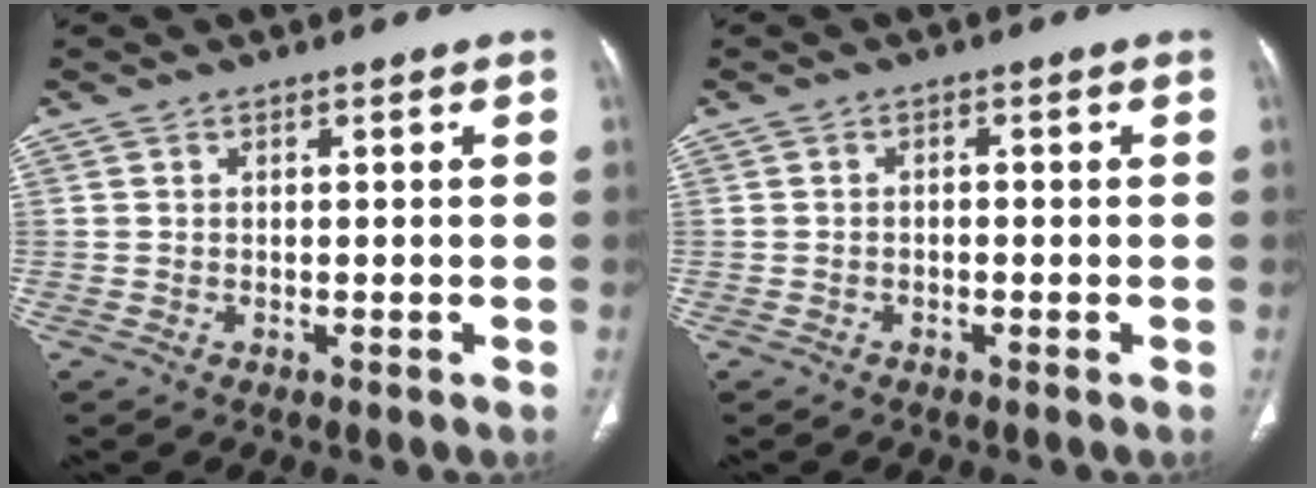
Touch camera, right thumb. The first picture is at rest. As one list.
[{"total": 0.8, "force": [-0.3, 0.5, 0.6], "torque": [-0.009, 0.005, -0.008]}]